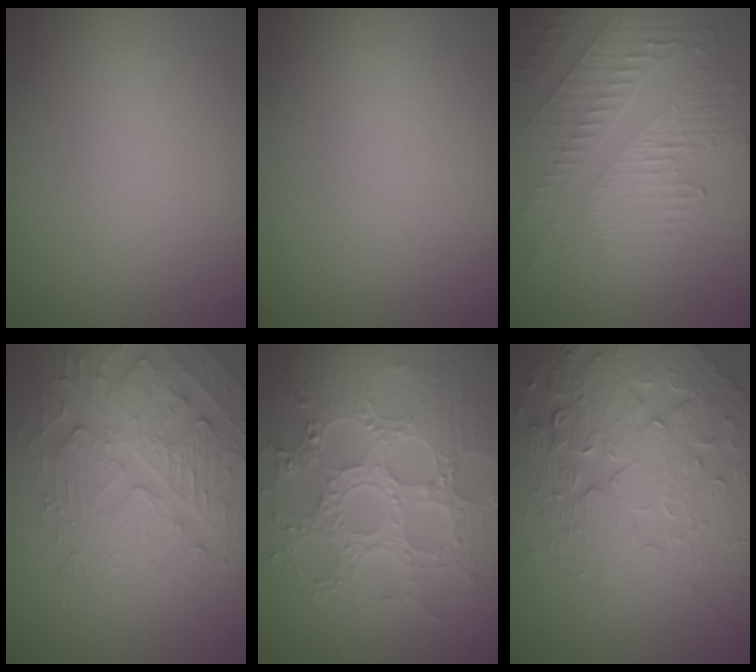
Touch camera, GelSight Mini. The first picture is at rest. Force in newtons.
{"total": 0.0}
{"total": 5.6, "press": 3.6, "slide": 4.3}
{"total": 4.7, "press": 4.2, "slide": 2.3}
{"total": 8.8, "press": 6.6, "slide": 5.8}
{"total": 7.7, "press": 6.0, "slide": 4.7}